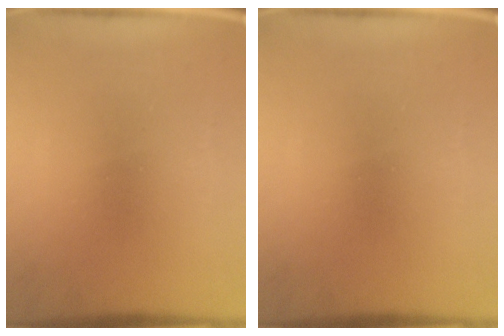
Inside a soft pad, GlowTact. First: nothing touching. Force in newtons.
{"total": 0.0}